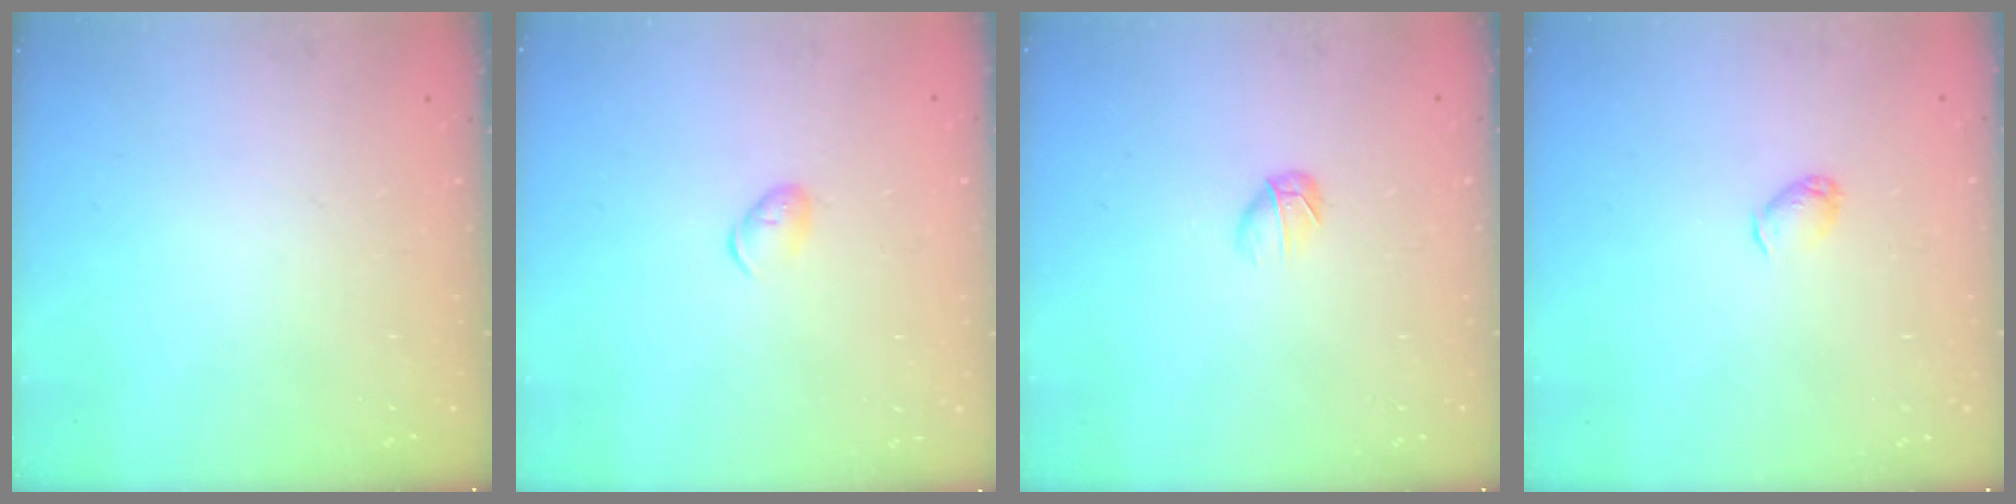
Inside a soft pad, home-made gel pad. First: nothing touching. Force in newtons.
{"total": 4.4, "press": 4.3, "slide": 1.0}
{"total": 4.6, "press": 4.5, "slide": 1.3}
{"total": 3.1, "press": 3.0, "slide": 0.7}